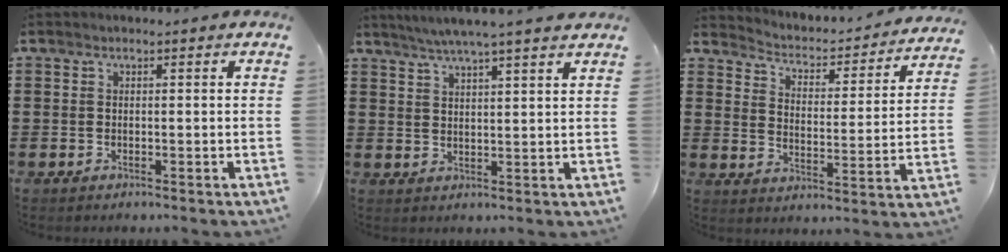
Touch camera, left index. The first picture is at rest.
{"total": 4.4, "force": [4.0, -0.6, 1.9], "torque": [-0.048, -0.013, 0.070]}
{"total": 2.2, "force": [2.1, 0.6, 0.3], "torque": [-0.024, -0.028, 0.023]}